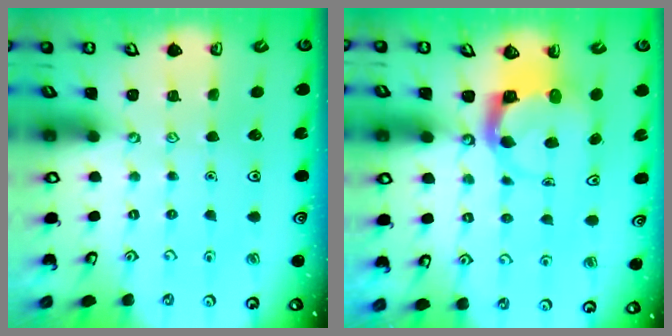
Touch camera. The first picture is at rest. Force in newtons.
{"total": 4.0, "press": 4.0, "slide": 0.3}